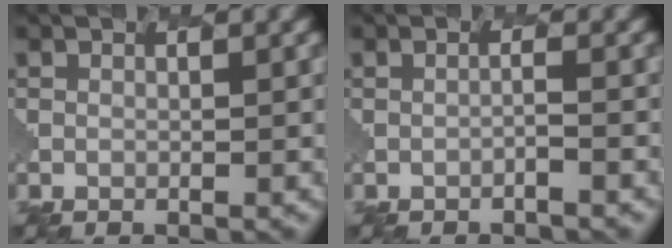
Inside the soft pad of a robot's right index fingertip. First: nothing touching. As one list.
[{"total": 1.4, "force": [-0.8, -0.6, -1.0], "torque": [-0.004, -0.003, -0.018]}]